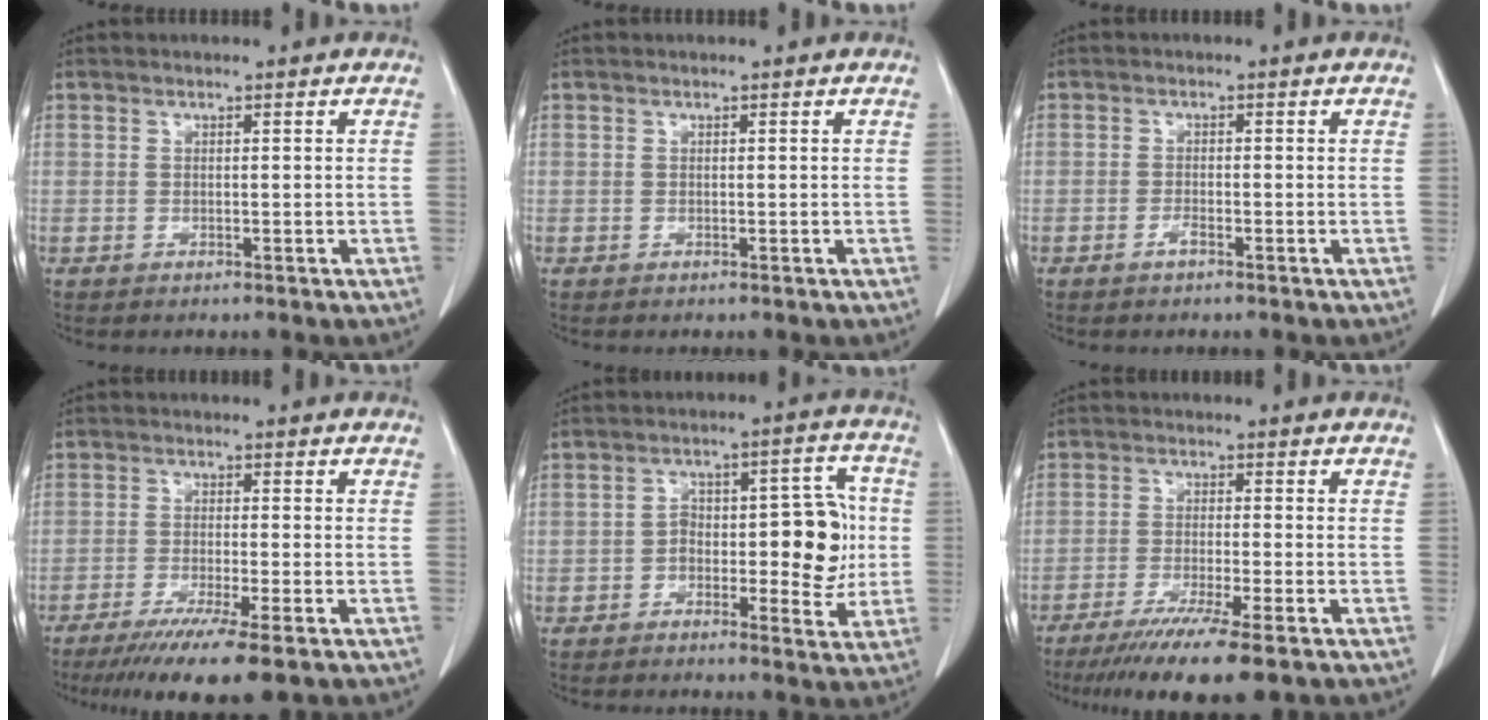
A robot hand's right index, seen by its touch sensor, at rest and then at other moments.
{"total": 0.0}
{"total": 1.3, "force": [-0.9, 0.2, 0.9], "torque": [-0.017, 0.000, -0.017]}
{"total": 9.9, "force": [-6.7, 0.0, 7.3], "torque": [-0.114, -0.025, -0.102]}
{"total": 10.5, "force": [-1.2, 4.3, 9.4], "torque": [-0.120, 0.034, -0.012]}
{"total": 10.8, "force": [-7.6, -0.1, 7.6], "torque": [-0.118, -0.028, -0.117]}